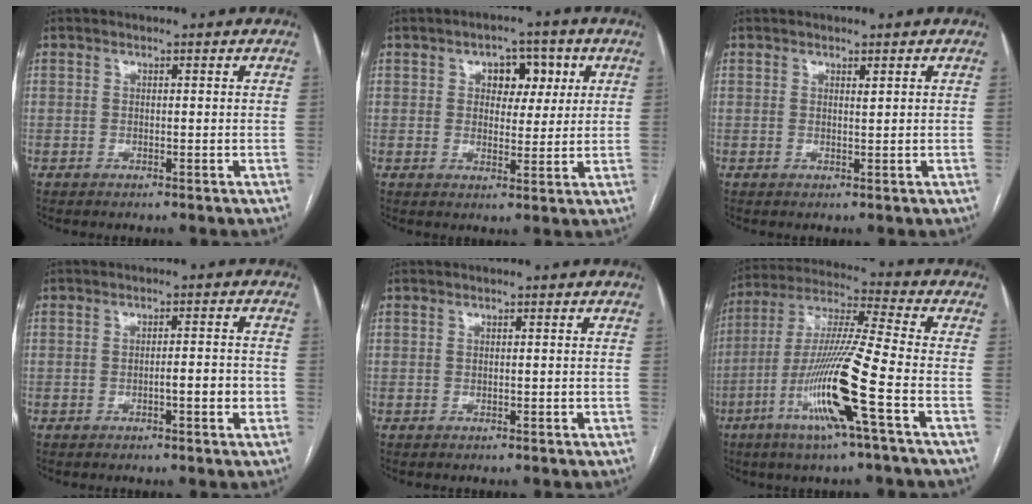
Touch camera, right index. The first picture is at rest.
{"total": 5.9, "force": [2.0, 3.8, 4.1], "torque": [-0.048, 0.016, 0.029]}
{"total": 0.5, "force": [0.3, 0.0, 0.4], "torque": [-0.007, -0.003, 0.005]}
{"total": 3.5, "force": [-1.1, 0.6, 3.3], "torque": [-0.047, 0.003, -0.015]}
{"total": 0.0}
{"total": 15.6, "force": [-6.1, -1.0, 14.3], "torque": [-0.287, -0.013, -0.120]}